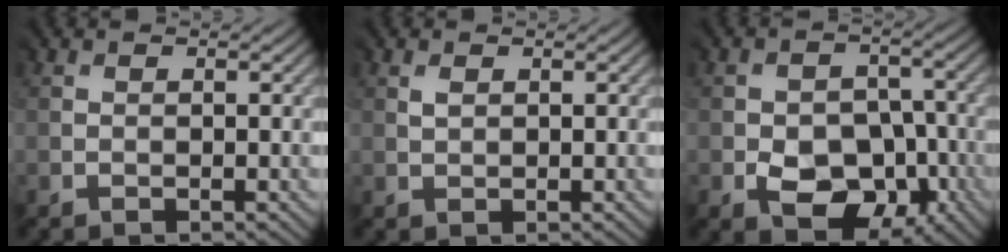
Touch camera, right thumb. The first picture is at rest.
{"total": 1.2, "force": [1.0, 0.6, 0.3], "torque": [-0.011, 0.000, 0.021]}
{"total": 6.4, "force": [-3.0, 4.6, 3.2], "torque": [-0.042, -0.012, -0.044]}